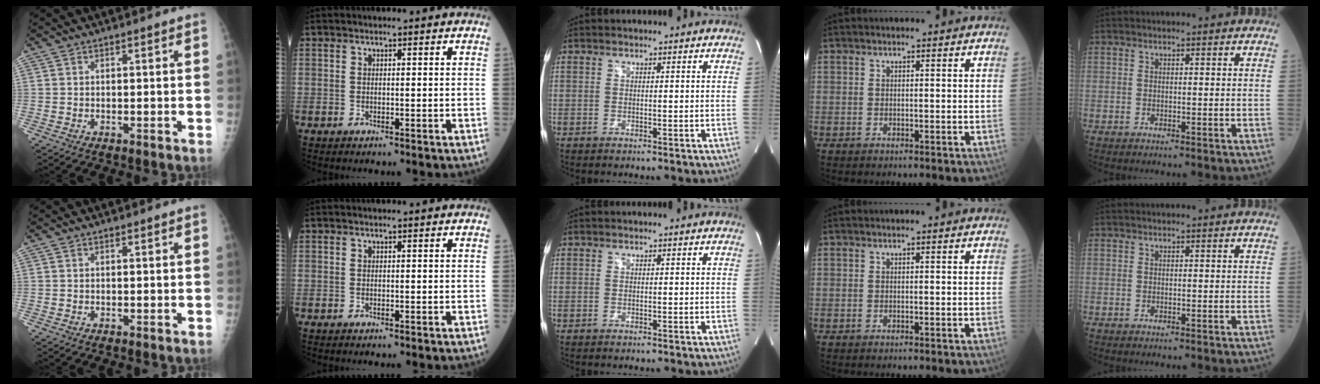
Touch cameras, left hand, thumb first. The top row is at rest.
{}